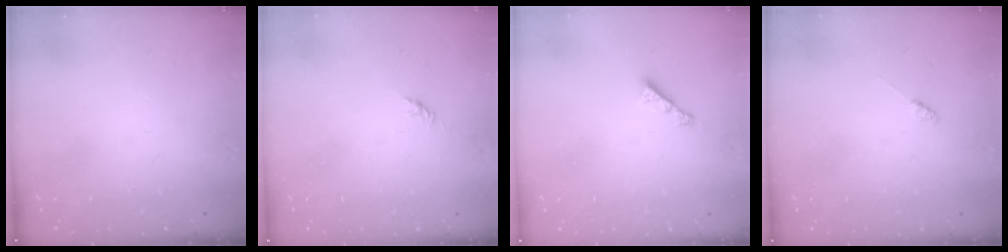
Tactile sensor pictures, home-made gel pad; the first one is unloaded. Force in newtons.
{"total": 0.0}
{"total": 2.6, "press": 2.6, "slide": 0.1}
{"total": 1.9, "press": 1.9, "slide": 0.3}